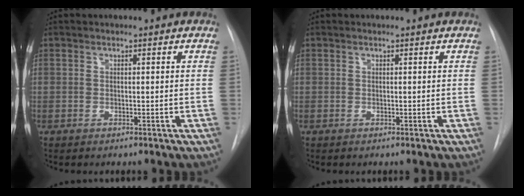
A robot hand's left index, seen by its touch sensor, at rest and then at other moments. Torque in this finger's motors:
{"motor_torque": [-0.27, 0.30, 0.00, 0.00]}